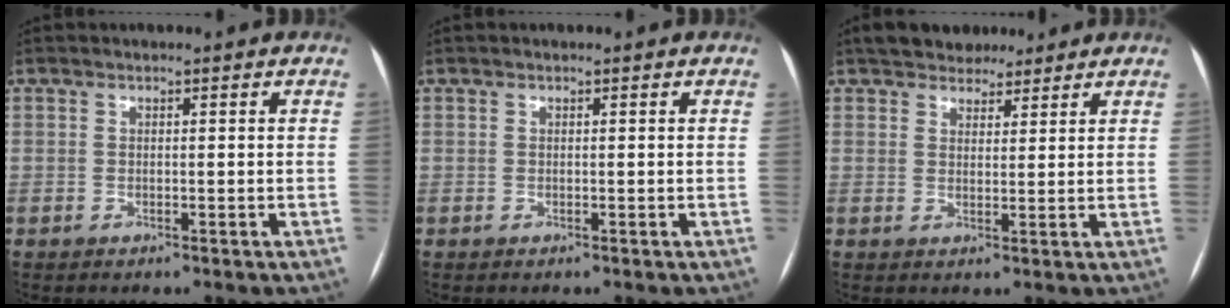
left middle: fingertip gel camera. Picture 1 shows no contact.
{"total": 0.0}
{"total": 6.0, "force": [5.0, 2.9, 1.6], "torque": [-0.012, 0.013, 0.079]}